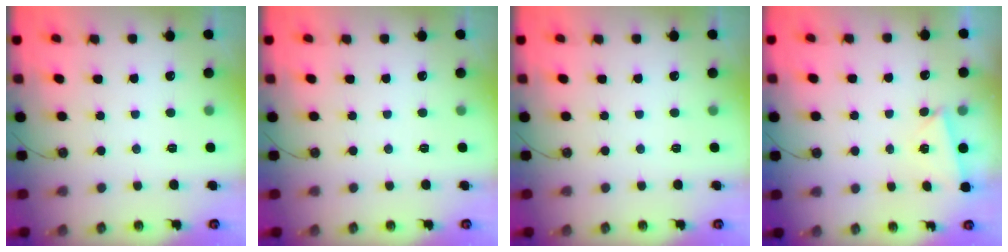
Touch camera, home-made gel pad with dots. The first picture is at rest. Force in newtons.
{"total": 0.0}
{"total": 0.0}
{"total": 1.7, "press": 1.7, "slide": 0.4}